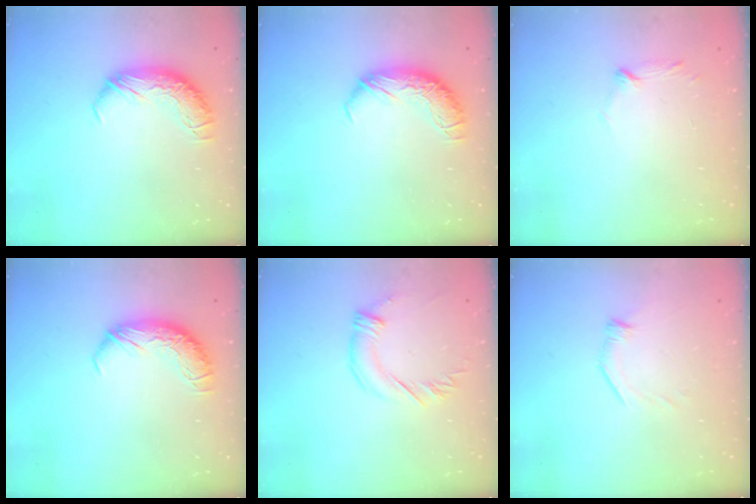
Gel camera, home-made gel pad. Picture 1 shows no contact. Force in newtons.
{"total": 0.0}
{"total": 6.5, "press": 6.4, "slide": 1.2}
{"total": 0.0}
{"total": 2.4, "press": 2.2, "slide": 1.0}
{"total": 5.8, "press": 5.7, "slide": 1.1}